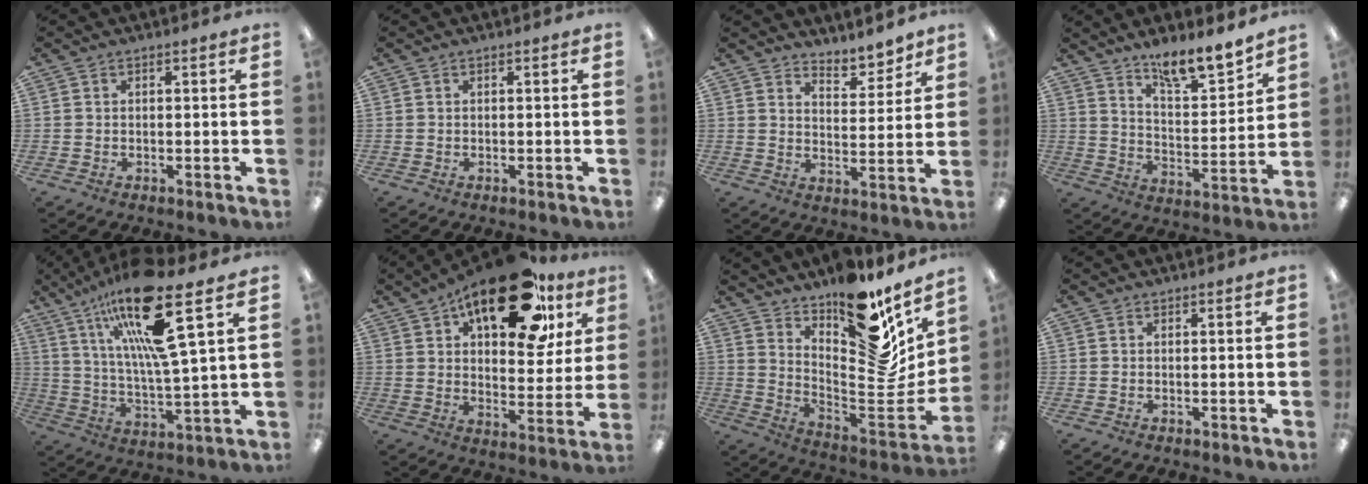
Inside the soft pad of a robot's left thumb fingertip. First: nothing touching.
{"total": 0.0}
{"total": 6.2, "force": [5.7, 2.0, 1.7], "torque": [-0.002, -0.049, 0.095]}
{"total": 11.4, "force": [9.8, 2.9, 5.1], "torque": [-0.070, -0.069, 0.172]}
{"total": 21.6, "force": [13.3, 3.6, 16.6], "torque": [-0.308, -0.058, 0.206]}
{"total": 24.7, "force": [14.8, 11.5, 16.2], "torque": [-0.219, -0.072, 0.239]}
{"total": 18.1, "force": [13.1, 6.5, 10.7], "torque": [-0.120, -0.126, 0.213]}
{"total": 0.0}